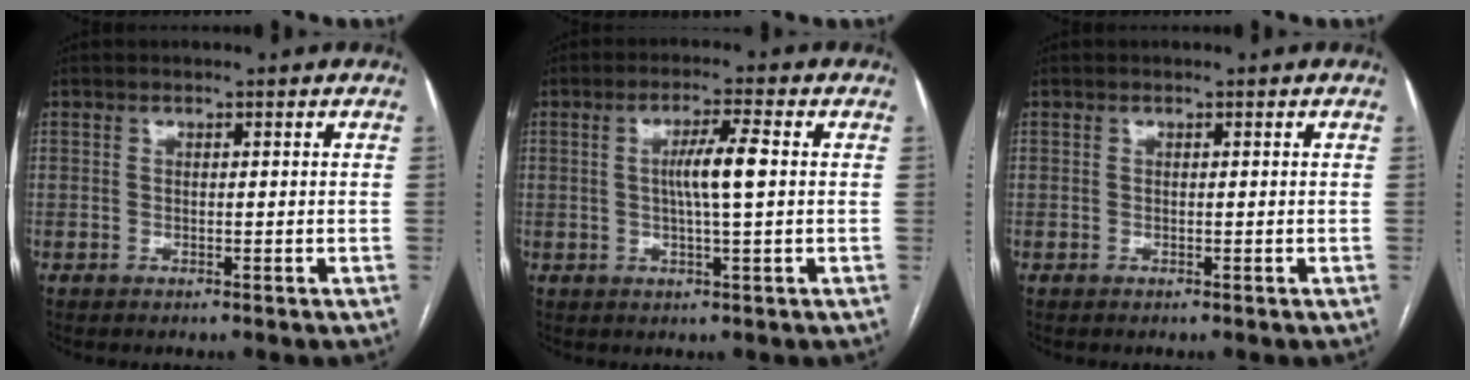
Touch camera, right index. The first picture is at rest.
{"total": 5.4, "force": [0.4, -0.2, 5.4], "torque": [-0.098, 0.001, 0.008]}
{"total": 0.0}